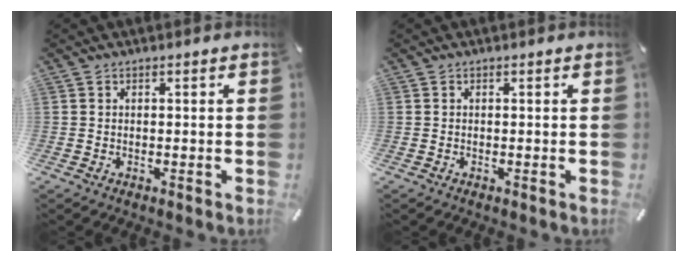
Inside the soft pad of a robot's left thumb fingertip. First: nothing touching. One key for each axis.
{"total": 0.0}